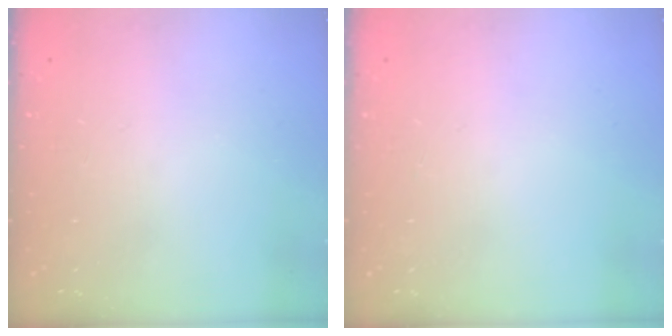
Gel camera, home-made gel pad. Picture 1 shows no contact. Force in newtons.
{"total": 0.0}